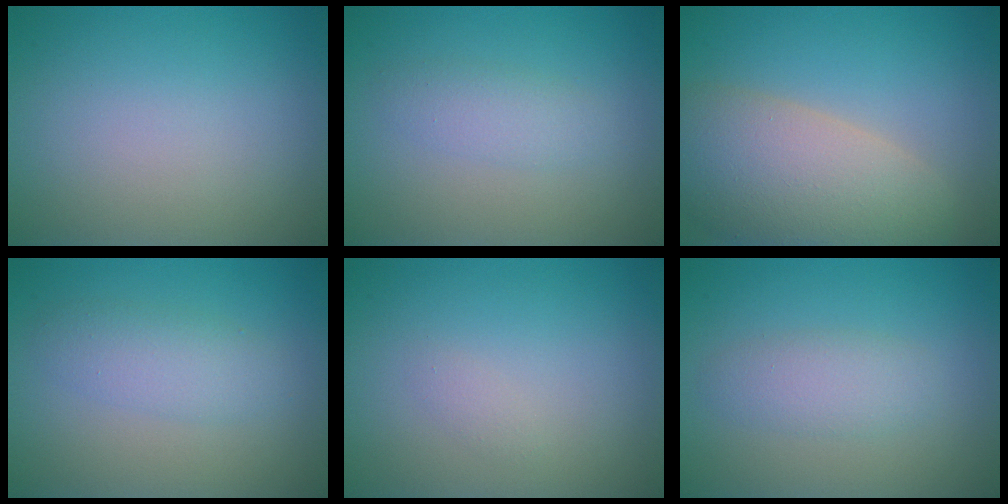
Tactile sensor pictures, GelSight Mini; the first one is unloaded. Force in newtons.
{"total": 1.9, "press": 1.9, "slide": 0.0}
{"total": 9.2, "press": 9.1, "slide": 0.9}
{"total": 2.7, "press": 2.7, "slide": 0.1}
{"total": 0.6, "press": 0.6, "slide": 0.1}
{"total": 2.4, "press": 2.4, "slide": 0.0}